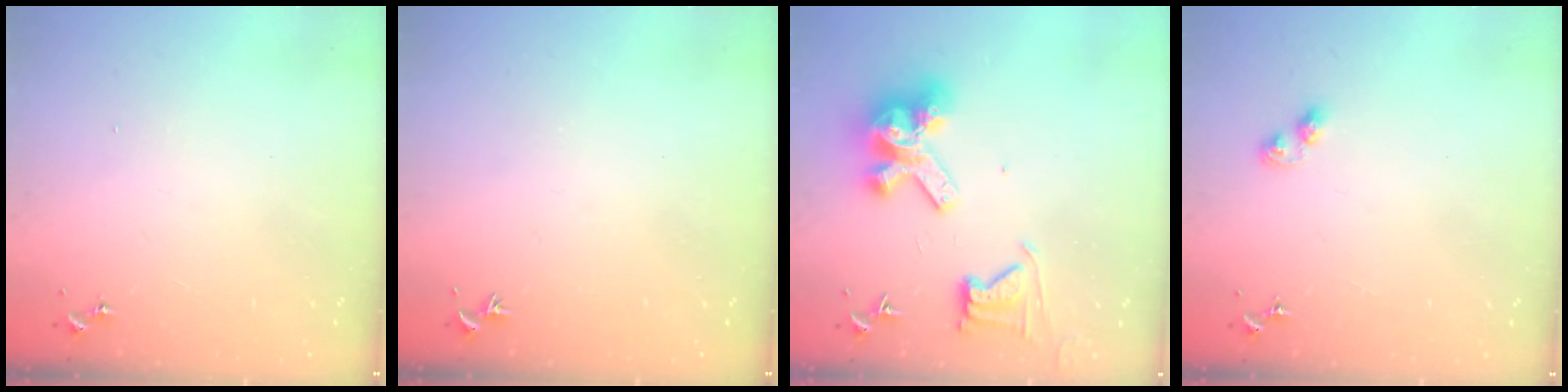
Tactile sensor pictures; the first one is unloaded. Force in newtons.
{"total": 0.0}
{"total": 14.2, "press": 14.1, "slide": 1.7}
{"total": 2.6, "press": 2.6, "slide": 0.4}